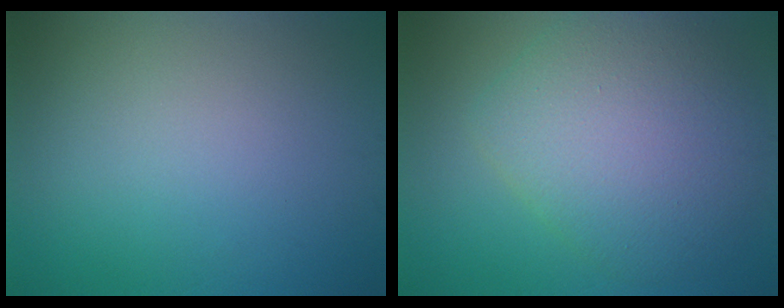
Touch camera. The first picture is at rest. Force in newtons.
{"total": 7.5, "press": 7.5, "slide": 0.6}